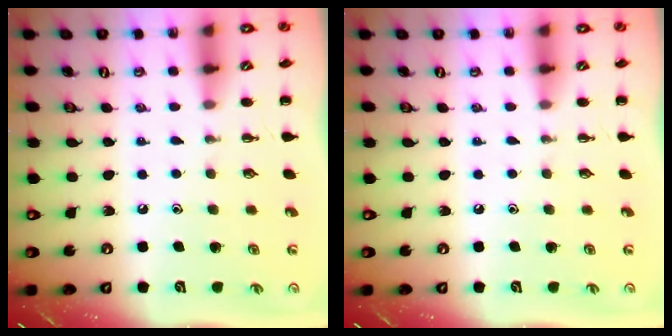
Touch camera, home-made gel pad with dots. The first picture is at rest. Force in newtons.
{"total": 0.0}